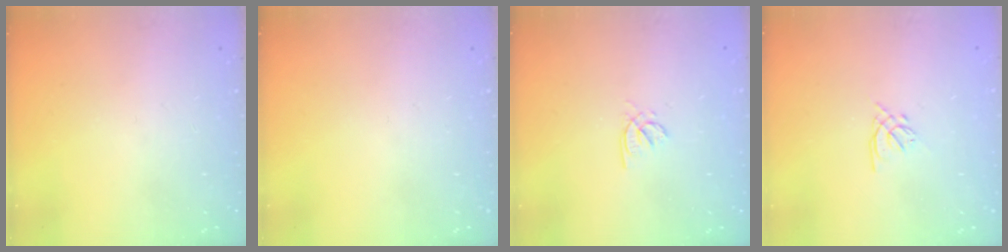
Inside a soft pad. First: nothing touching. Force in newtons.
{"total": 0.0}
{"total": 1.9, "press": 1.8, "slide": 0.4}
{"total": 1.6, "press": 1.5, "slide": 0.6}